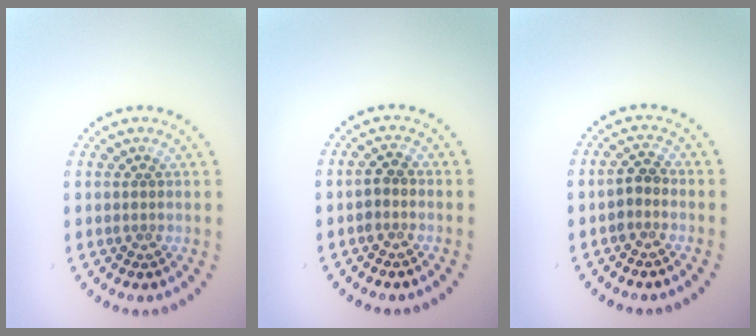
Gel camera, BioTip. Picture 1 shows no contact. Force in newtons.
{"total": 1.1, "press": 1.0, "slide": 0.4}
{"total": 1.4, "press": 1.2, "slide": 0.7}